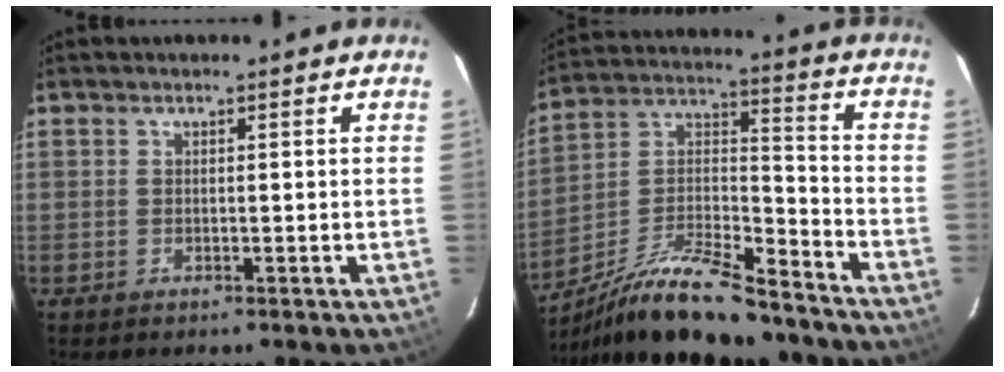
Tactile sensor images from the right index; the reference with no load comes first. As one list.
[{"total": 21.6, "force": [-17.1, 5.1, 12.2], "torque": [-0.234, -0.006, -0.278]}]